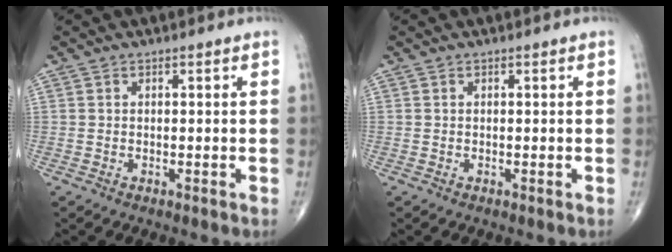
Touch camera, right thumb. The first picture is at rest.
{"total": 0.0}